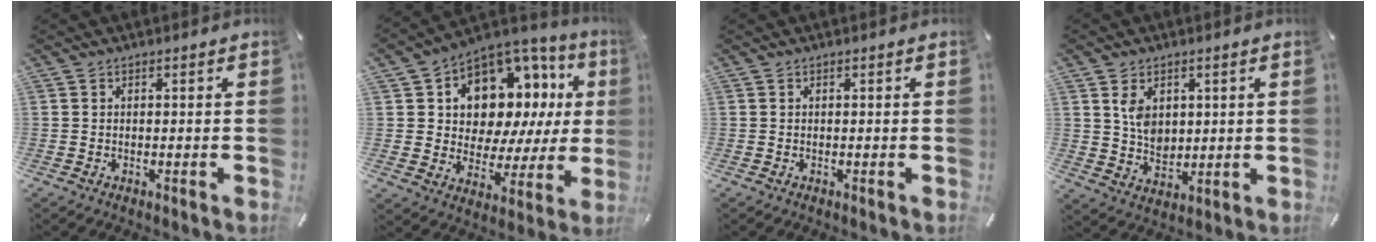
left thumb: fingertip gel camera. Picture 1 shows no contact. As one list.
[{"total": 12.1, "force": [6.4, 8.4, 5.8], "torque": [-0.099, -0.068, 0.114]}, {"total": 0.0}, {"total": 6.4, "force": [2.5, 5.0, 3.1], "torque": [-0.047, -0.004, 0.044]}]